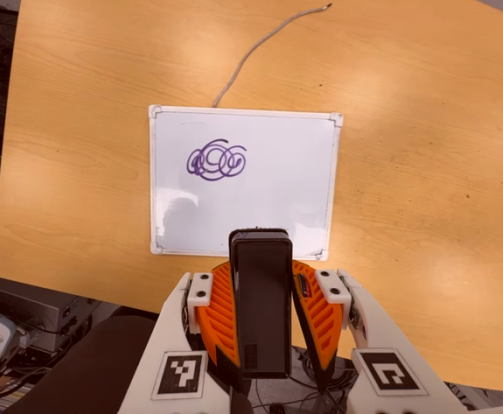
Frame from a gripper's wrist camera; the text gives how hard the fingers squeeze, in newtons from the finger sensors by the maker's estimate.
{"total": 7.9, "left": 6.0, "right": 9.7}